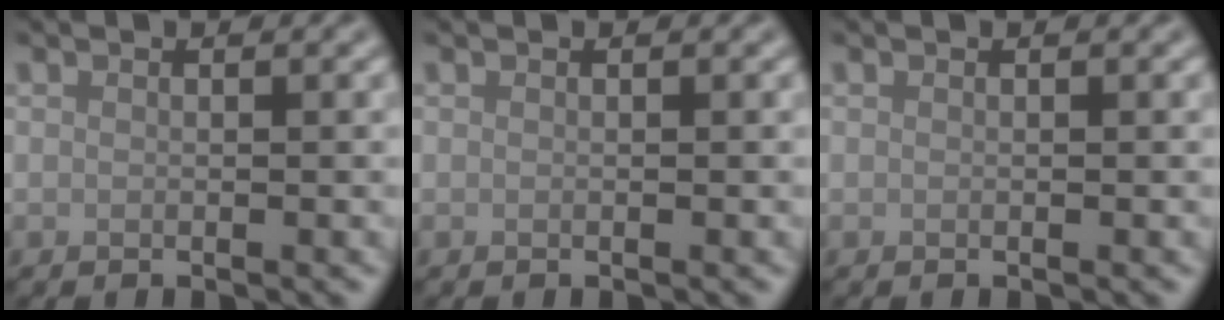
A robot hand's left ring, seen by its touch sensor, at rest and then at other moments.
{"total": 0.0}
{"total": 0.0}